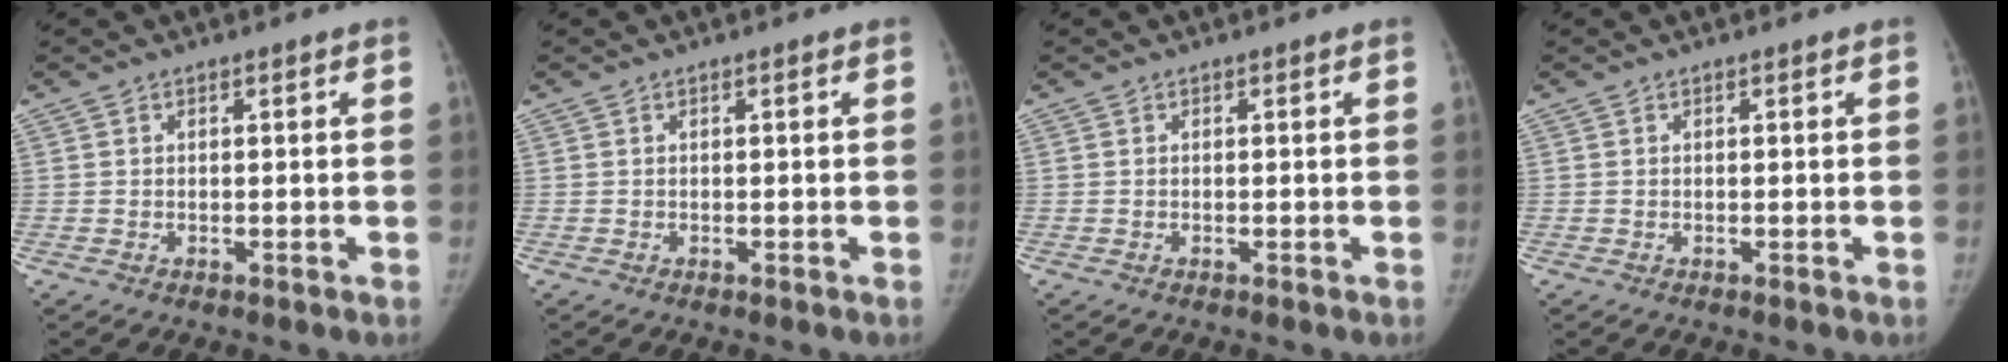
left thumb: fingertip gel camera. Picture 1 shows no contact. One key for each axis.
{"total": 0.0}
{"total": 0.0}
{"total": 0.0}